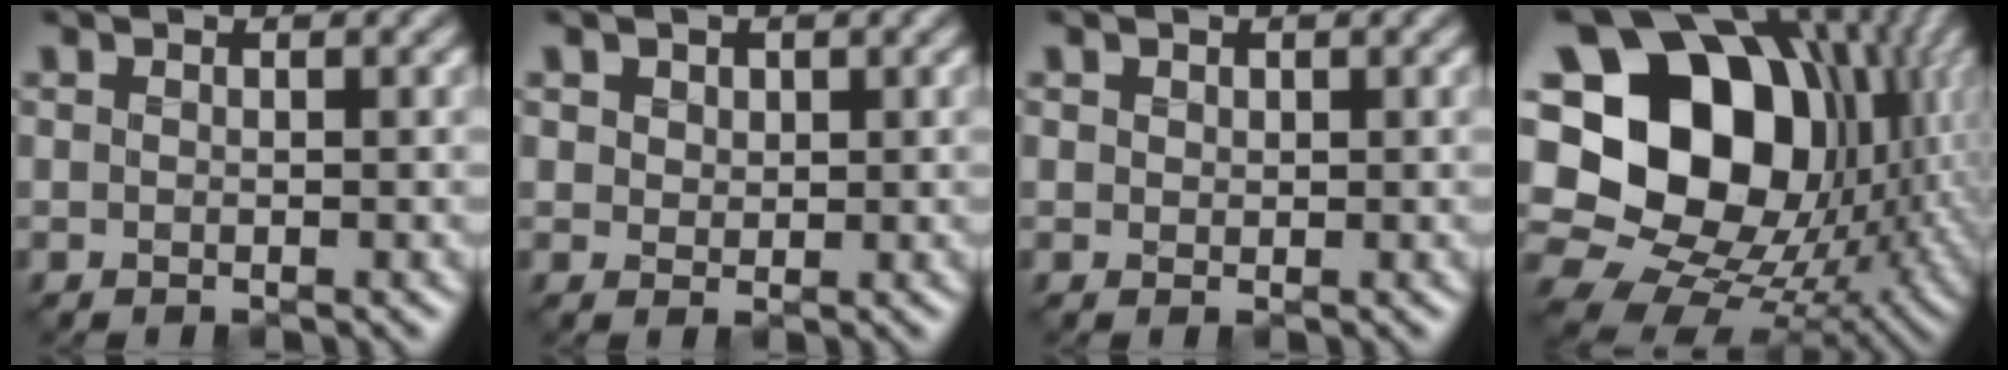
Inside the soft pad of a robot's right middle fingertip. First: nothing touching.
{"total": 2.4, "force": [1.2, 1.8, 1.0], "torque": [-0.037, -0.002, 0.024]}
{"total": 0.7, "force": [0.4, 0.6, 0.1], "torque": [-0.005, -0.007, 0.009]}
{"total": 21.0, "force": [2.5, 16.2, 13.1], "torque": [-0.257, 0.029, 0.050]}